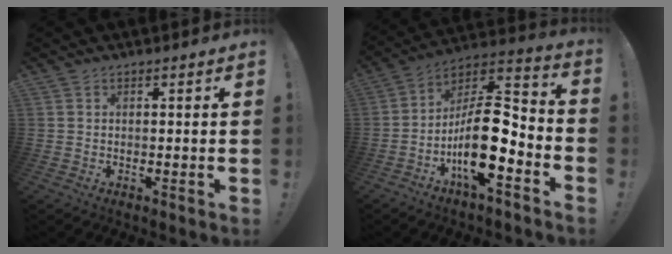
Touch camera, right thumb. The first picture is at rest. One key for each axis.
{"total": 17.9, "fx": -5.8, "fy": 6.6, "fz": 15.6, "tx": -0.286, "ty": 0.023, "tz": -0.094}